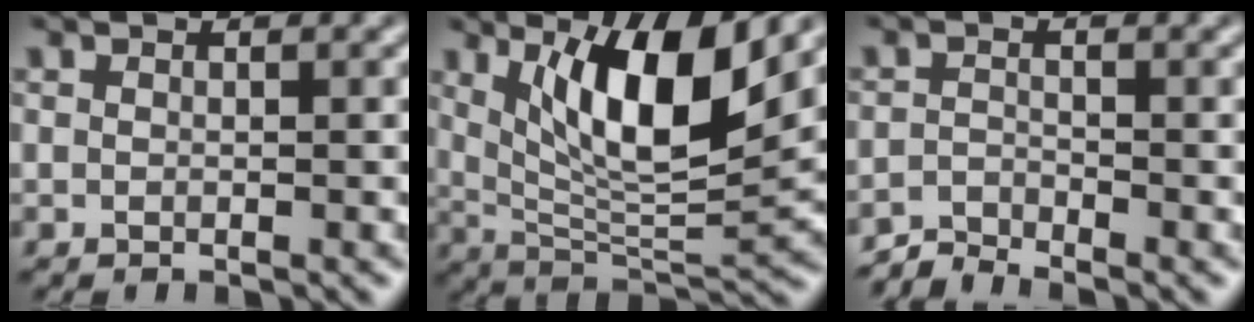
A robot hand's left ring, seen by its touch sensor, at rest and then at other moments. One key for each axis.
{"total": 9.2, "fx": 3.6, "fy": 2.6, "fz": 8.0, "tx": -0.134, "ty": -0.019, "tz": 0.067}
{"total": 1.9, "fx": -1.9, "fy": 0.0, "fz": 0.1, "tx": -0.001, "ty": 0.000, "tz": -0.045}